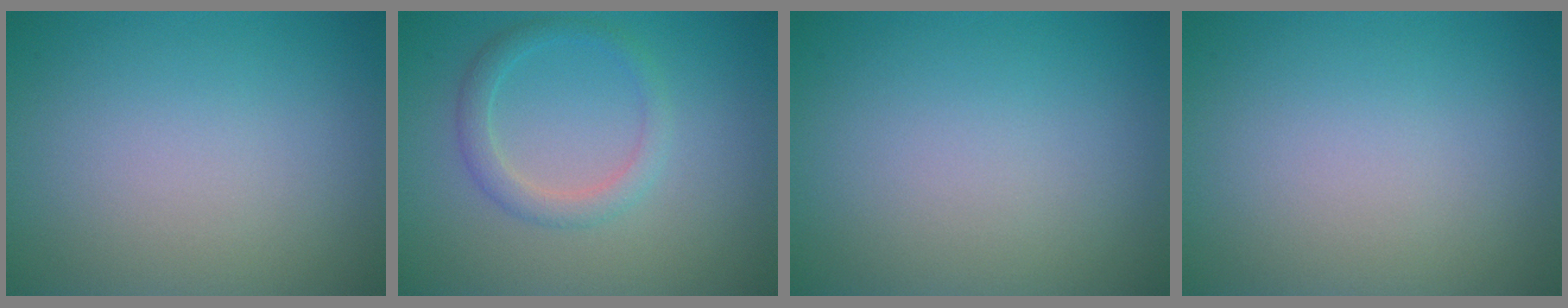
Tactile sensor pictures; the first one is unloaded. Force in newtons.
{"total": 2.2, "press": 2.2, "slide": 0.1}
{"total": 0.0}
{"total": 0.0}